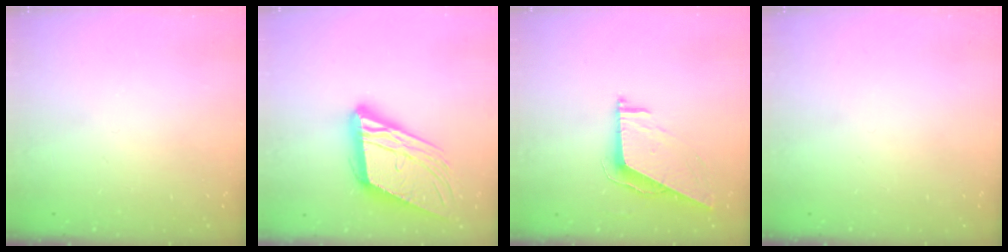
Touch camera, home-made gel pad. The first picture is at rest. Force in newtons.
{"total": 18.1, "press": 17.7, "slide": 3.6}
{"total": 7.5, "press": 7.5, "slide": 0.1}
{"total": 0.0}